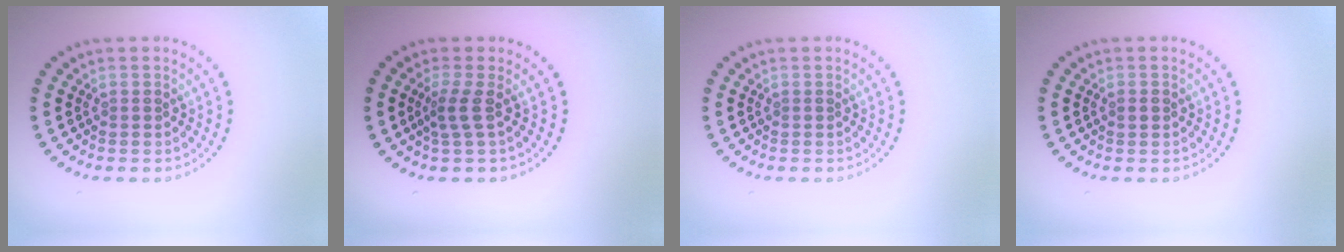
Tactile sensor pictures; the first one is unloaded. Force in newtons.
{"total": 1.9, "press": 1.2, "slide": 1.4}
{"total": 0.0}
{"total": 0.8, "press": 0.8, "slide": 0.1}